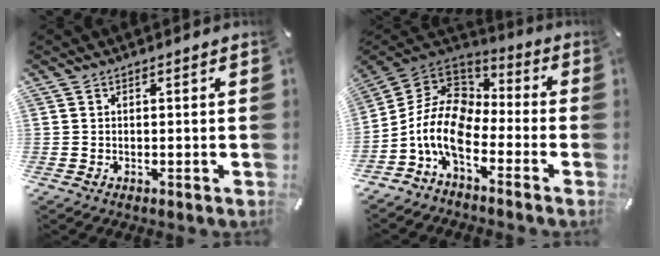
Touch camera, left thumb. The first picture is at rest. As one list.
[{"total": 13.8, "force": [-7.3, 7.7, 8.8], "torque": [-0.199, 0.023, -0.140]}]